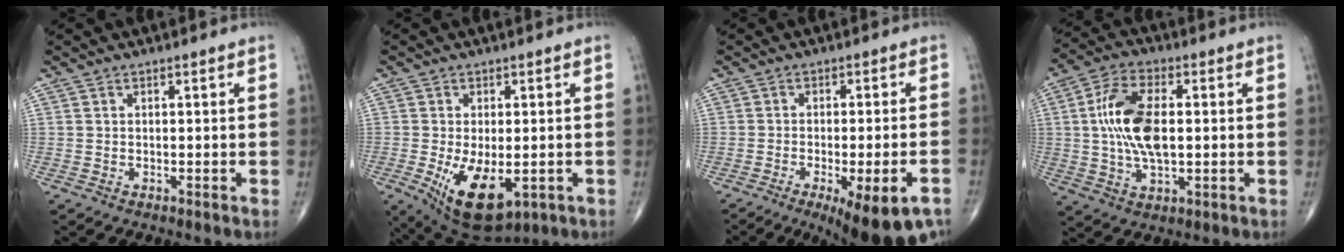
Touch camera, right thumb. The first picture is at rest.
{"total": 11.9, "force": [-3.3, 6.1, 9.7], "torque": [-0.160, -0.017, -0.036]}
{"total": 14.9, "force": [-8.5, 4.1, 11.4], "torque": [-0.126, 0.018, -0.117]}
{"total": 13.0, "force": [0.9, 6.4, 11.3], "torque": [-0.224, 0.008, 0.017]}